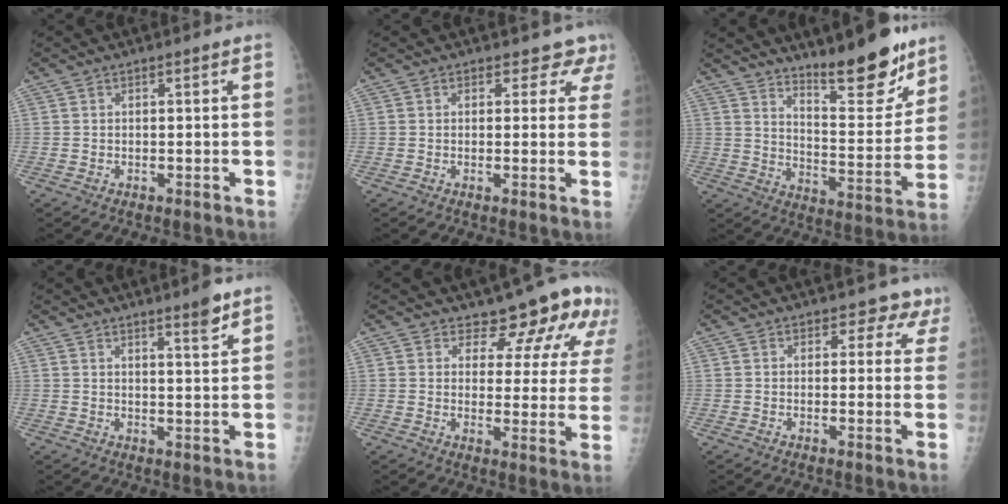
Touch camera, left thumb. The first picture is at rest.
{"total": 4.0, "force": [3.1, 2.4, 0.2], "torque": [0.033, -0.015, 0.014]}
{"total": 16.5, "force": [12.9, 4.2, 9.4], "torque": [-0.094, -0.103, 0.205]}
{"total": 4.5, "force": [3.2, 0.4, 3.1], "torque": [-0.039, -0.026, 0.048]}
{"total": 12.7, "force": [10.6, 5.5, 4.3], "torque": [-0.003, -0.067, 0.108]}
{"total": 4.8, "force": [3.7, 2.9, 0.7], "torque": [0.029, -0.018, 0.025]}